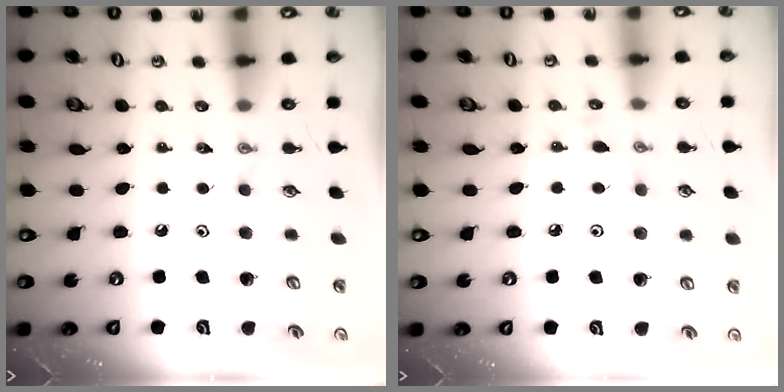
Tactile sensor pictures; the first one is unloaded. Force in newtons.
{"total": 3.6, "press": 3.6, "slide": 0.4}